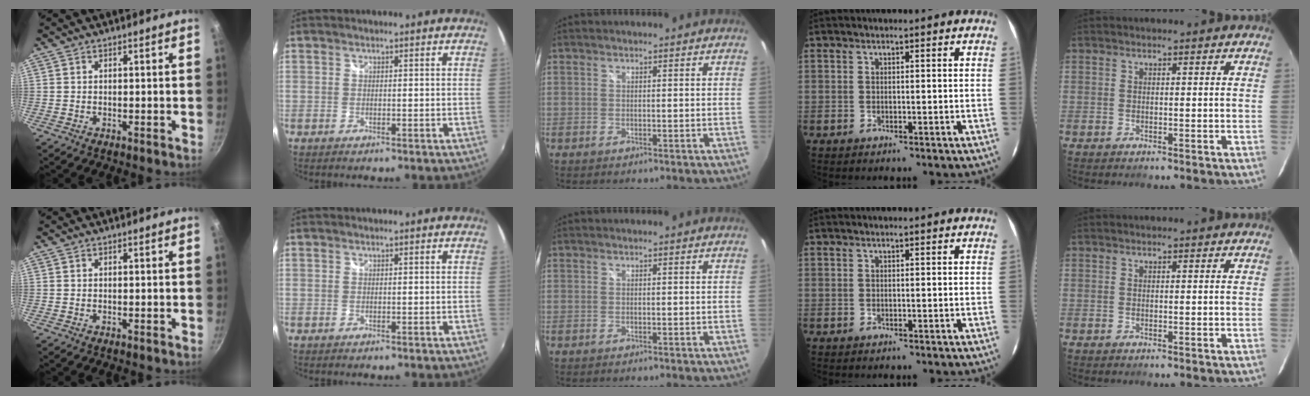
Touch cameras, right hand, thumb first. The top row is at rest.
{}